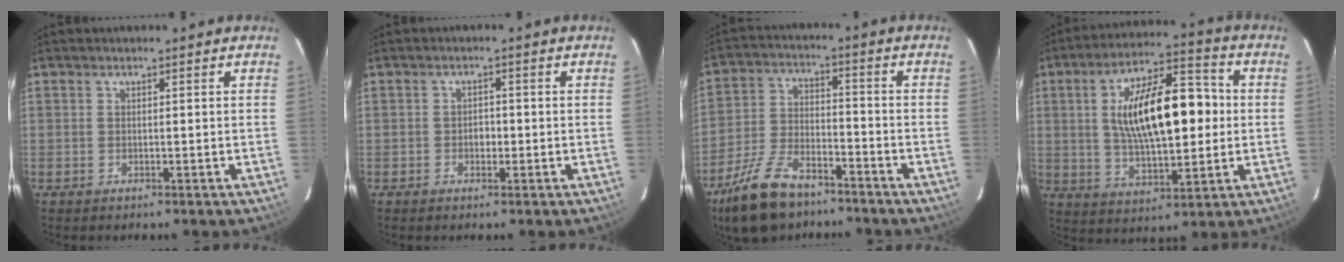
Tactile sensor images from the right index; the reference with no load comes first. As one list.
[{"total": 1.8, "force": [-0.6, 1.4, 0.9], "torque": [-0.014, 0.007, -0.009]}, {"total": 14.8, "force": [-10.6, 6.5, 7.9], "torque": [-0.179, -0.010, -0.195]}, {"total": 18.2, "force": [1.6, 7.4, 16.5], "torque": [-0.283, 0.023, 0.033]}]